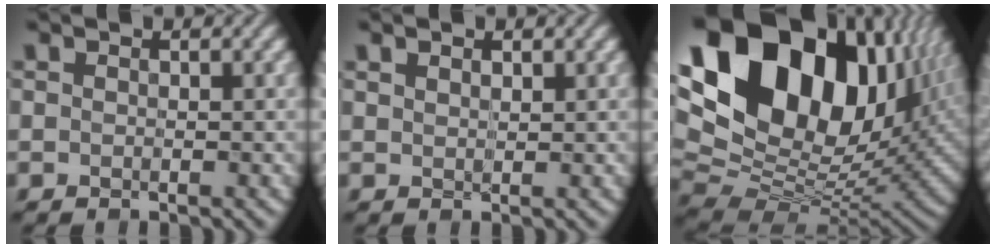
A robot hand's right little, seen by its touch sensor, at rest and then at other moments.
{"total": 1.0, "force": [0.6, 0.6, 0.6], "torque": [-0.012, 0.002, 0.013]}
{"total": 21.0, "force": [7.8, 13.4, 14.2], "torque": [-0.302, 0.043, 0.141]}